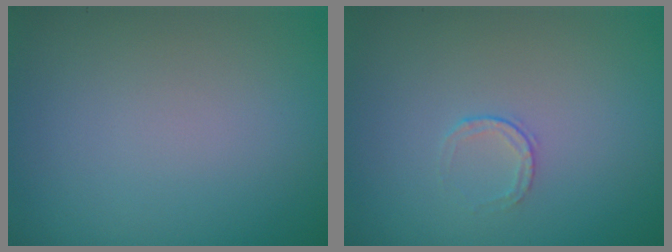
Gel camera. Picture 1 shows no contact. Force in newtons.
{"total": 0.7, "press": 0.5, "slide": 0.5}